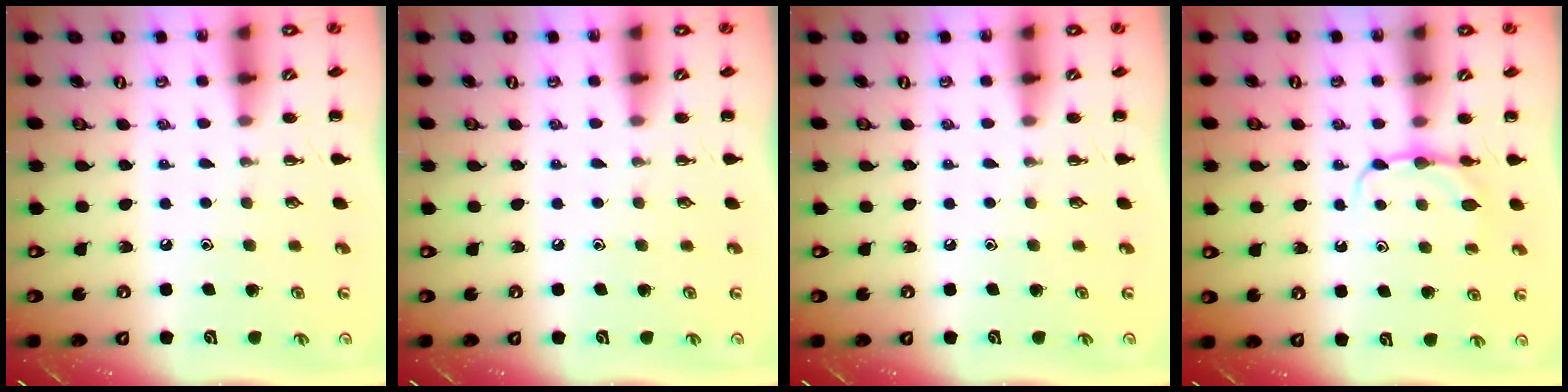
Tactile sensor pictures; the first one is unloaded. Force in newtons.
{"total": 0.0}
{"total": 0.0}
{"total": 5.0, "press": 4.8, "slide": 1.4}